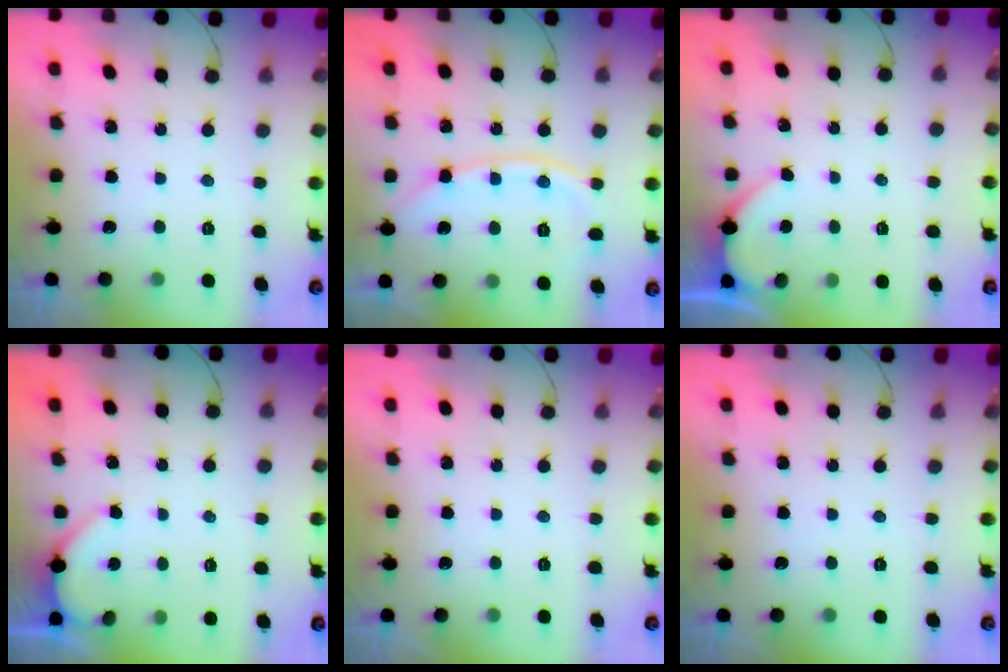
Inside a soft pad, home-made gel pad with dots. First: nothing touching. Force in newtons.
{"total": 9.3, "press": 9.3, "slide": 0.6}
{"total": 2.3, "press": 2.3, "slide": 0.3}
{"total": 2.0, "press": 2.0, "slide": 0.2}
{"total": 0.0}
{"total": 0.0}